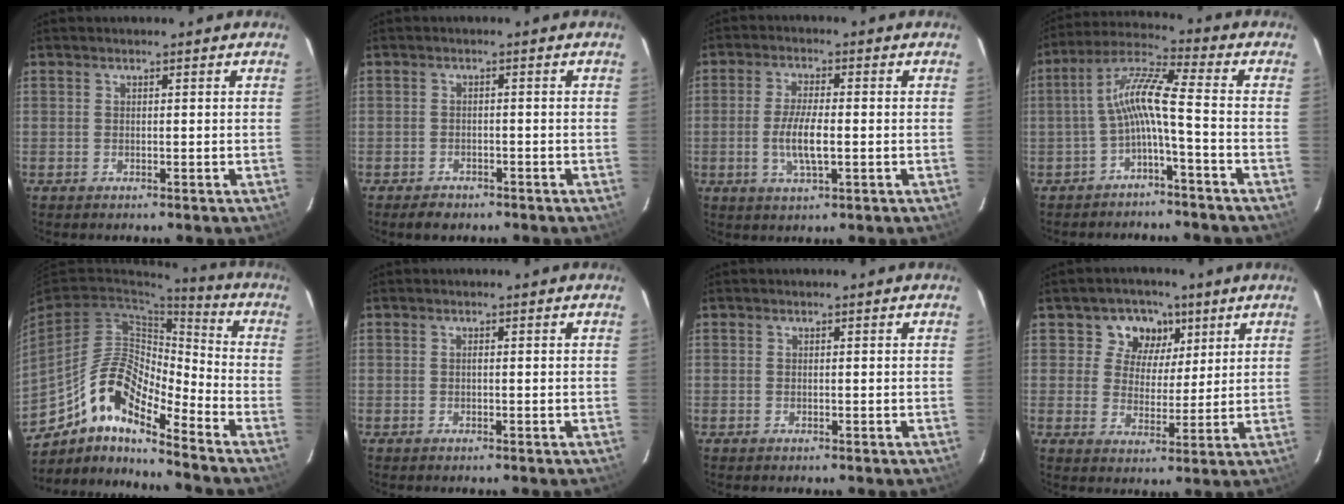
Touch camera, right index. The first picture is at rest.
{"total": 3.4, "force": [-2.6, 2.0, 1.0], "torque": [-0.027, 0.002, -0.038]}
{"total": 6.6, "force": [-1.2, 1.7, 6.3], "torque": [-0.126, -0.005, -0.023]}
{"total": 8.0, "force": [-2.6, 0.0, 7.6], "torque": [-0.172, 0.020, -0.051]}
{"total": 14.2, "force": [-9.7, 3.8, 9.7], "torque": [-0.170, 0.003, -0.188]}
{"total": 0.0}
{"total": 0.0}
{"total": 7.5, "force": [3.6, 6.3, 2.0], "torque": [-0.030, 0.001, 0.054]}